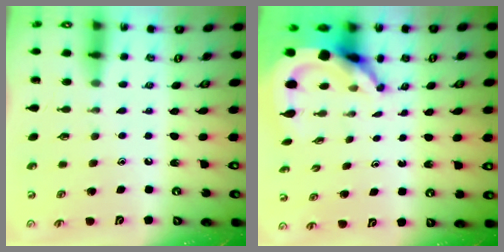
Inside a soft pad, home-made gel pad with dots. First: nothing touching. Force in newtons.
{"total": 6.7, "press": 6.6, "slide": 0.8}